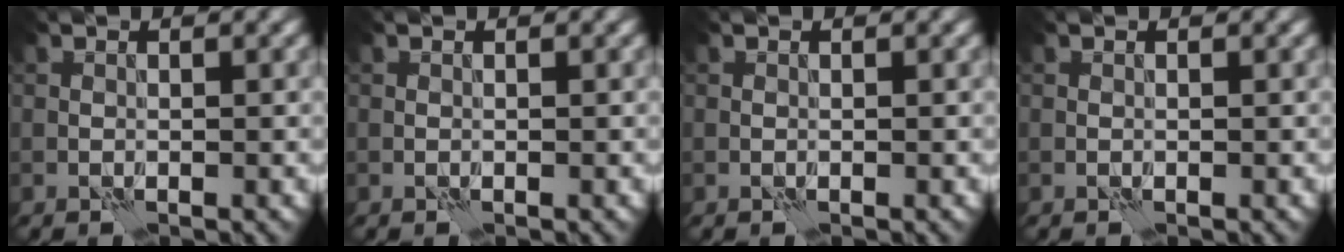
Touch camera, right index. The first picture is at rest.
{"total": 0.0}
{"total": 0.0}
{"total": 0.0}